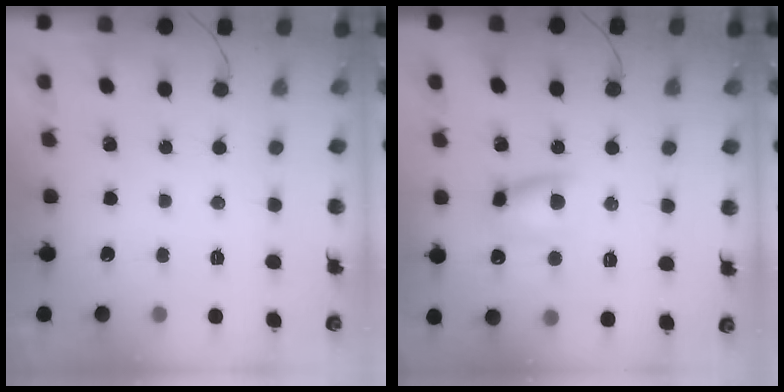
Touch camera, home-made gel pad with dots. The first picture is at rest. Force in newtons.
{"total": 8.9, "press": 8.8, "slide": 1.0}